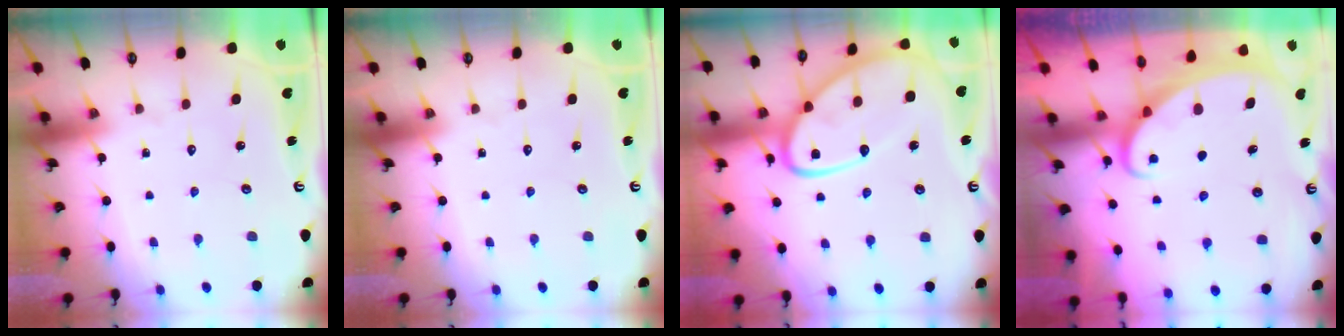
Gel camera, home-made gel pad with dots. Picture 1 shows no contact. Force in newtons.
{"total": 0.0}
{"total": 16.4, "press": 16.3, "slide": 1.7}
{"total": 2.1, "press": 2.1, "slide": 0.2}